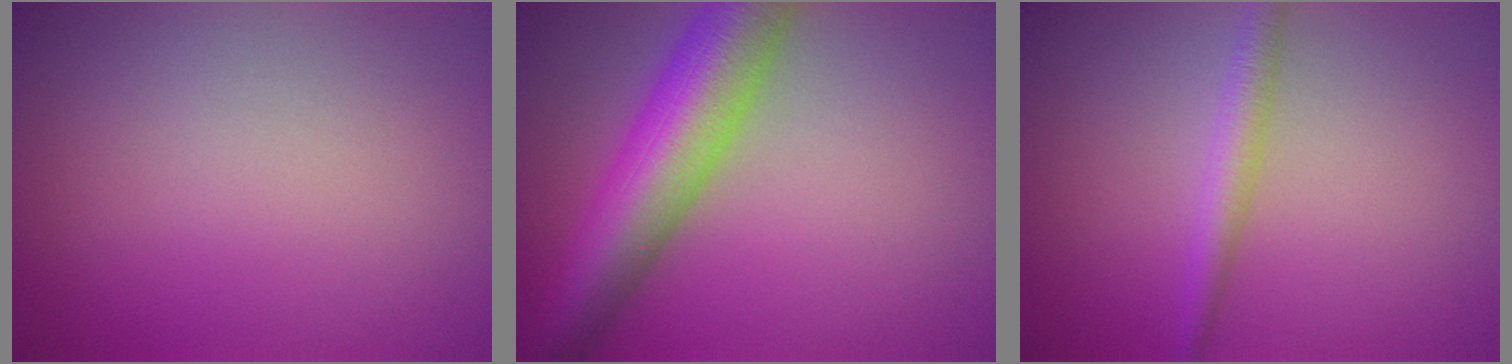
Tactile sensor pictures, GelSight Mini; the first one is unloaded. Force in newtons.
{"total": 10.2, "press": 10.2, "slide": 0.2}
{"total": 2.2, "press": 2.2, "slide": 0.1}